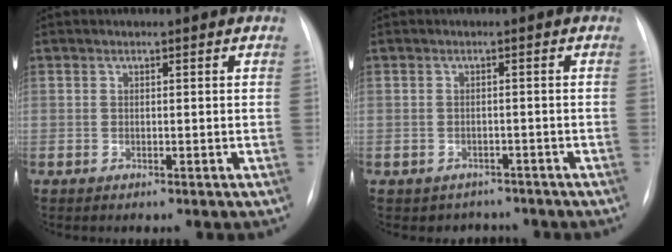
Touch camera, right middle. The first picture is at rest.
{"total": 3.3, "force": [-2.6, 1.9, -0.2], "torque": [-0.003, 0.015, -0.033]}